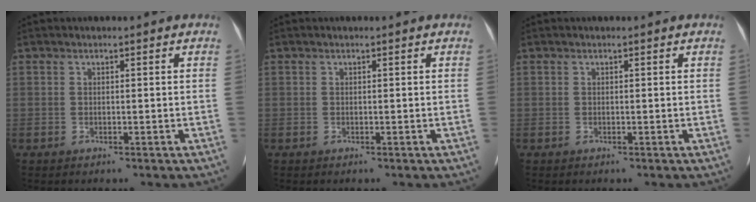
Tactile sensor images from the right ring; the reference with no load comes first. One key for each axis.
{"total": 0.0}
{"total": 0.0}